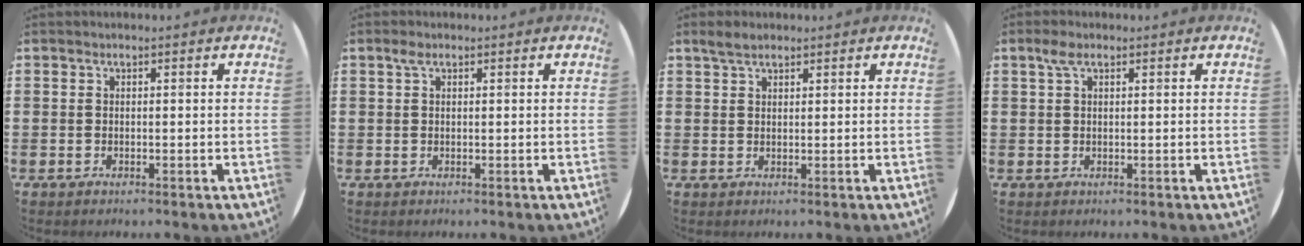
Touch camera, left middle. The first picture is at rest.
{"total": 1.1, "force": [0.5, 0.5, 0.8], "torque": [-0.018, 0.005, 0.009]}
{"total": 2.2, "force": [1.8, 0.8, 0.9], "torque": [-0.014, 0.002, 0.032]}
{"total": 1.9, "force": [1.0, 0.7, 1.5], "torque": [-0.032, 0.006, 0.016]}